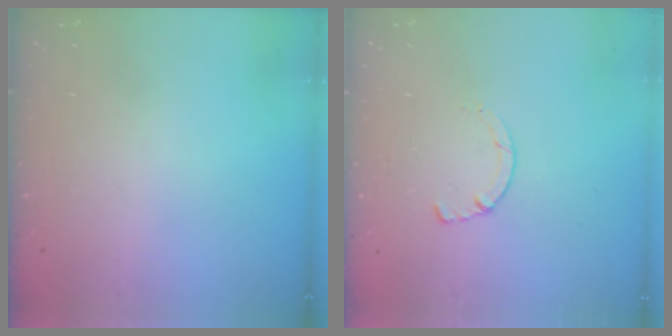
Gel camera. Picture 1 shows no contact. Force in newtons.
{"total": 1.4, "press": 1.4, "slide": 0.3}